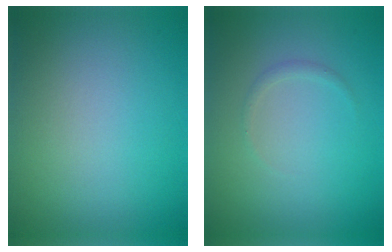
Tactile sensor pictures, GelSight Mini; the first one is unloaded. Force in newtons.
{"total": 0.6, "press": 0.6, "slide": 0.0}